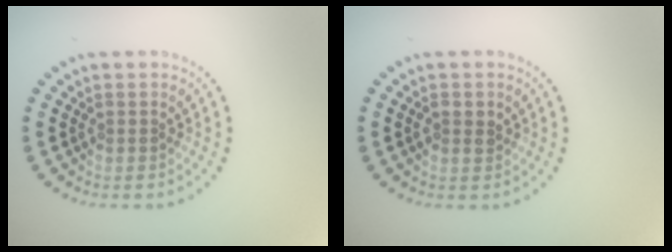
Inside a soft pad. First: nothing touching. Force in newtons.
{"total": 1.5, "press": 1.5, "slide": 0.1}